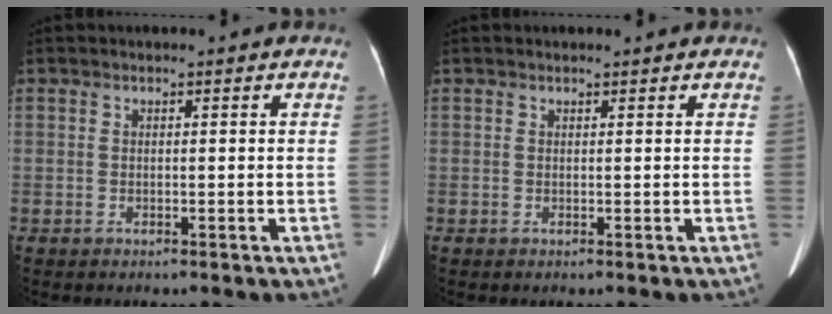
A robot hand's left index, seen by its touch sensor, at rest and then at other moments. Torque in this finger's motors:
{"motor_torque": [-0.18, 0.08, -0.02, -0.01]}